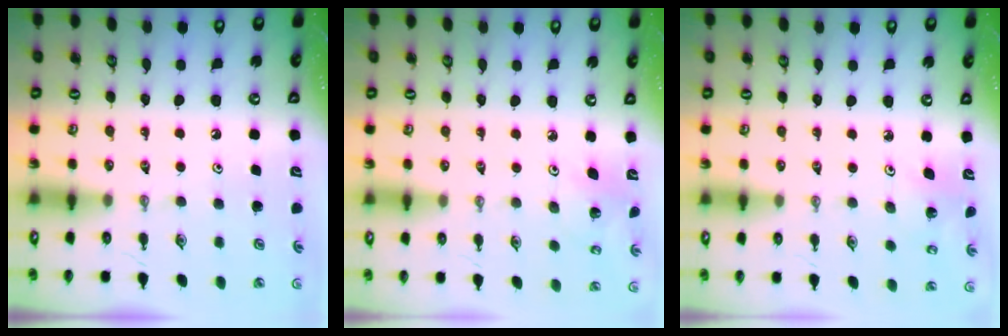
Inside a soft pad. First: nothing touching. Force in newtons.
{"total": 2.8, "press": 2.8, "slide": 0.2}
{"total": 4.0, "press": 4.0, "slide": 0.2}